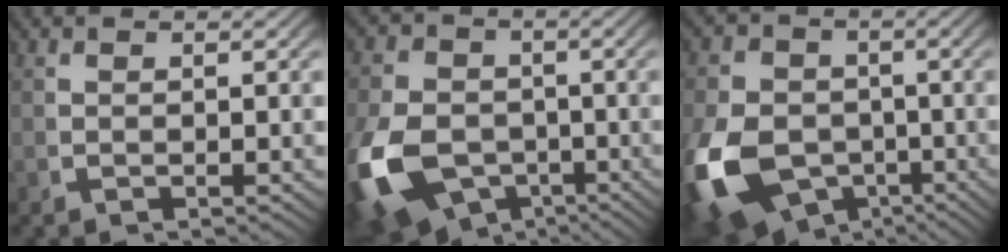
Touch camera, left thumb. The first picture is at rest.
{"total": 11.8, "force": [-4.3, 9.0, 6.2], "torque": [-0.143, -0.064, -0.050]}
{"total": 13.3, "force": [-4.6, 10.4, 7.0], "torque": [-0.162, -0.072, -0.051]}